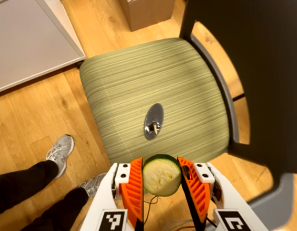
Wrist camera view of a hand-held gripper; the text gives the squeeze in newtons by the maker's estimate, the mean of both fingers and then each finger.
{"total": 9.4, "left": 9.8, "right": 9.0}